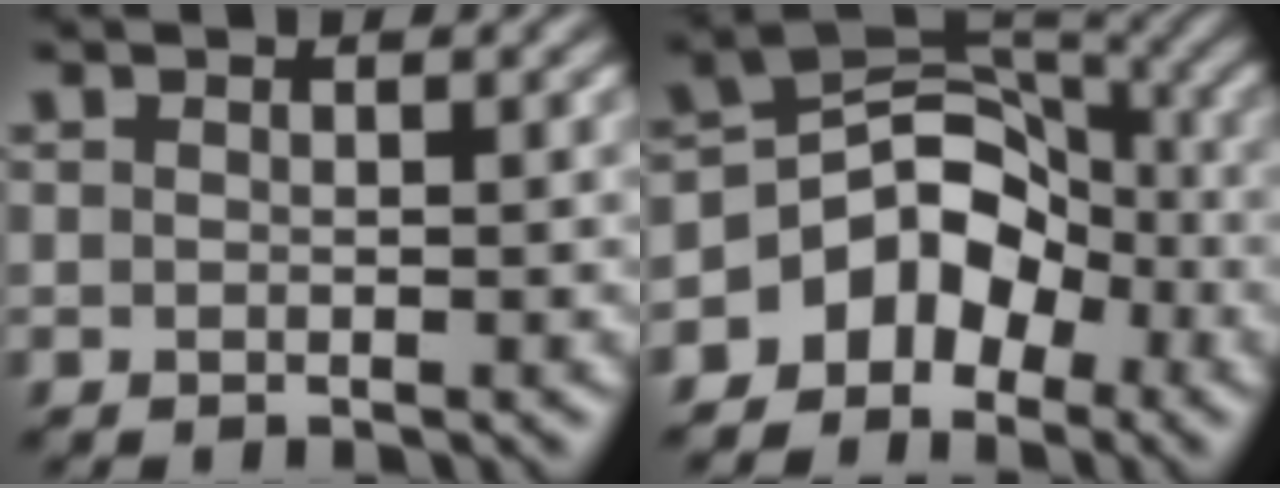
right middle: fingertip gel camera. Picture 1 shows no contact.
{"total": 6.9, "force": [-3.5, 4.9, 3.4], "torque": [-0.037, 0.012, -0.074]}